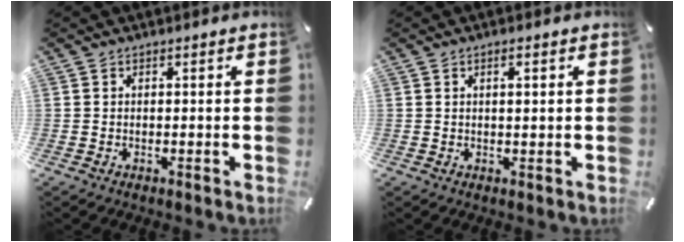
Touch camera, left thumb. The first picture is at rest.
{"total": 1.4, "force": [0.5, 0.3, 1.3], "torque": [-0.027, 0.001, 0.007]}